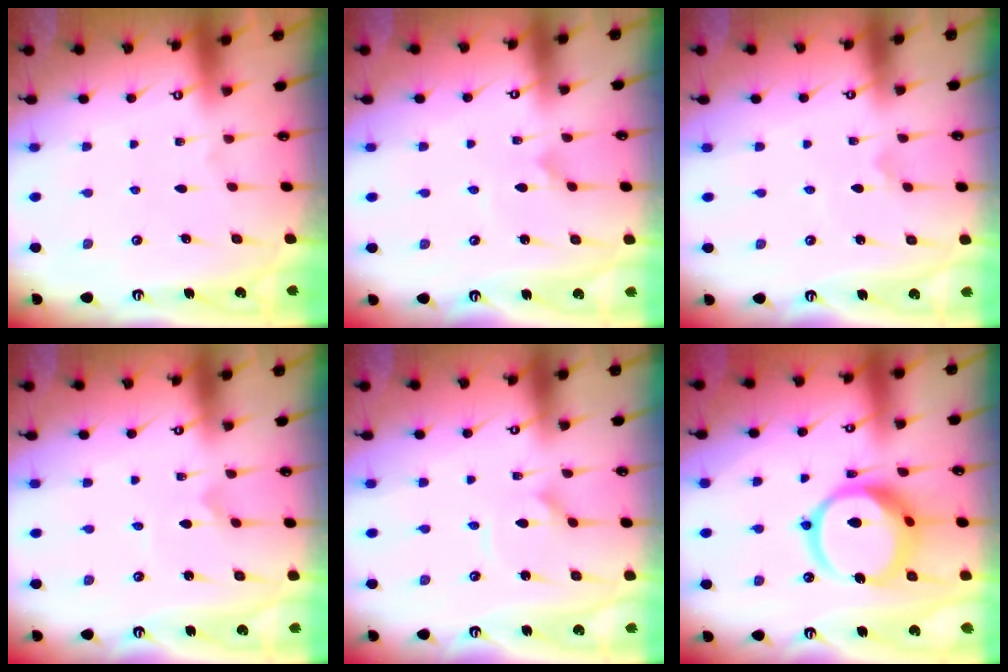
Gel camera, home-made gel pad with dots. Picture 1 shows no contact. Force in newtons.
{"total": 2.8, "press": 2.7, "slide": 0.3}
{"total": 1.7, "press": 1.7, "slide": 0.1}
{"total": 1.2, "press": 1.2, "slide": 0.1}
{"total": 3.2, "press": 3.2, "slide": 0.3}
{"total": 16.2, "press": 16.0, "slide": 2.1}